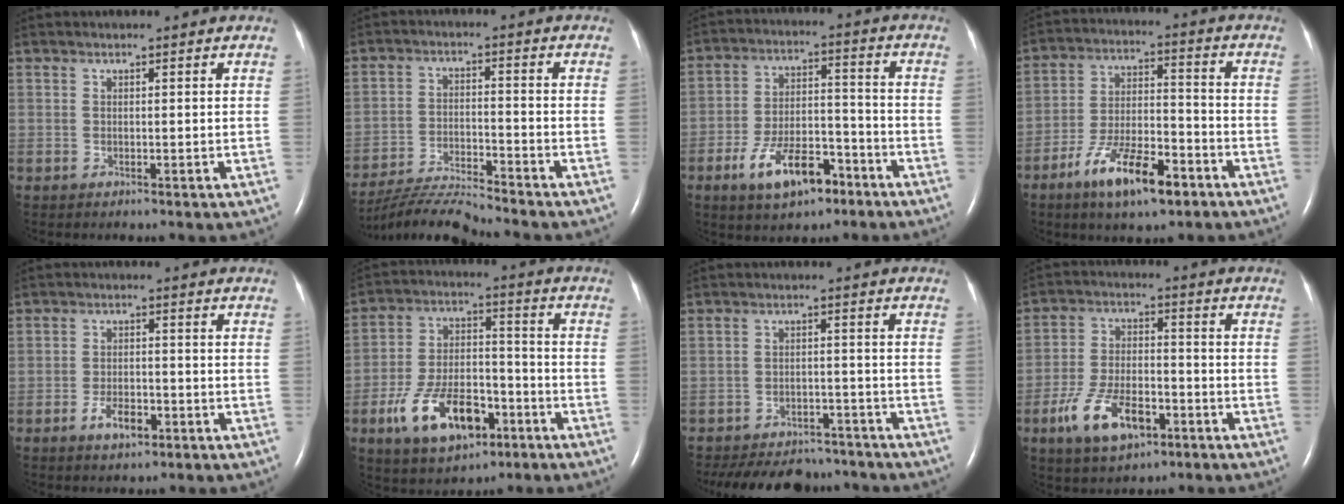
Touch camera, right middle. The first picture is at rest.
{"total": 9.0, "force": [-8.7, -1.6, 1.5], "torque": [-0.028, -0.010, -0.162]}
{"total": 10.5, "force": [-6.2, 4.4, 7.1], "torque": [-0.130, 0.010, -0.105]}
{"total": 11.9, "force": [-7.2, 3.6, 8.8], "torque": [-0.158, 0.002, -0.124]}
{"total": 4.0, "force": [-2.2, 1.7, 2.8], "torque": [-0.051, 0.002, -0.037]}
{"total": 13.5, "force": [-6.7, 6.6, 9.8], "torque": [-0.192, 0.010, -0.110]}
{"total": 15.1, "force": [-13.2, 5.7, 4.5], "torque": [-0.099, 0.002, -0.178]}
{"total": 10.5, "force": [-5.4, 4.8, 7.6], "torque": [-0.162, 0.002, -0.092]}